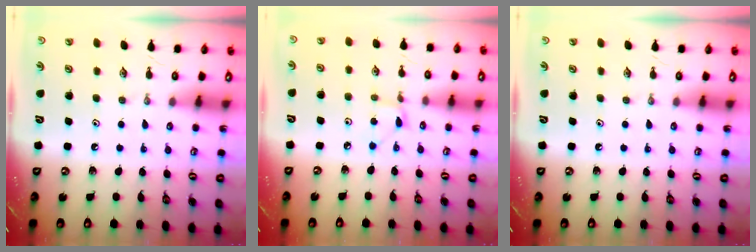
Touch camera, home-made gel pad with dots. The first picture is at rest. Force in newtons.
{"total": 3.0, "press": 3.0, "slide": 0.4}
{"total": 0.0}